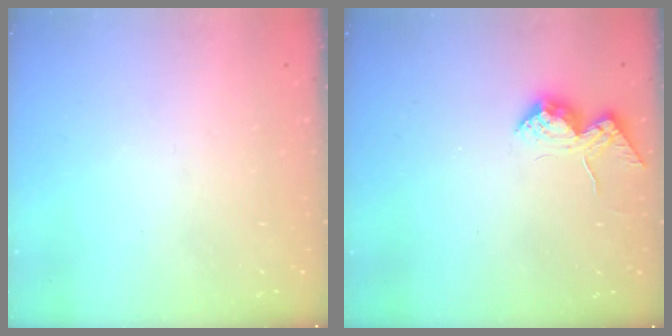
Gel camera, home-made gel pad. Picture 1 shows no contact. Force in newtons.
{"total": 11.8, "press": 11.8, "slide": 0.4}